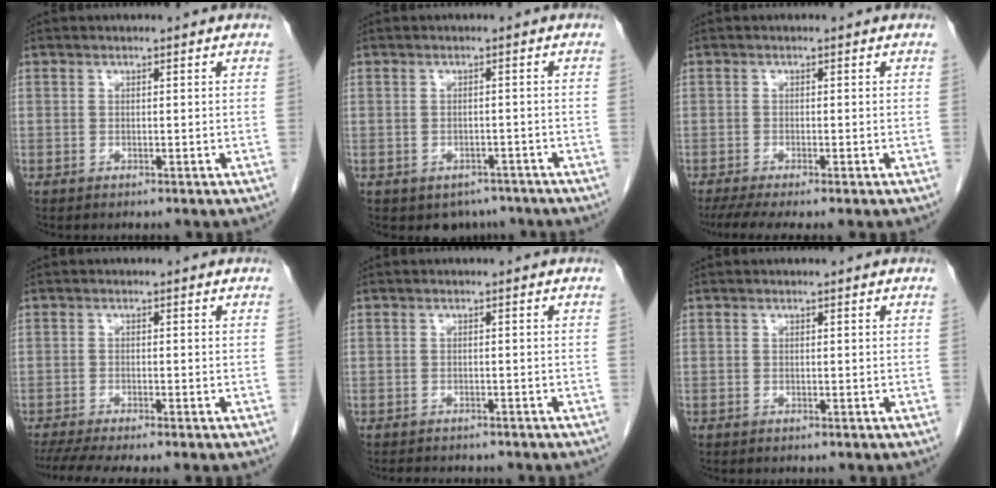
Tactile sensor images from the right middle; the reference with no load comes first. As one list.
[{"total": 3.5, "force": [-2.7, 2.2, 0.7], "torque": [-0.007, 0.003, -0.030]}, {"total": 5.2, "force": [-3.8, 0.3, 3.5], "torque": [-0.061, -0.017, -0.064]}, {"total": 6.3, "force": [-5.2, -0.2, 3.6], "torque": [-0.059, -0.014, -0.085]}, {"total": 6.2, "force": [-5.3, 2.0, 2.4], "torque": [-0.038, -0.004, -0.061]}, {"total": 0.0}]